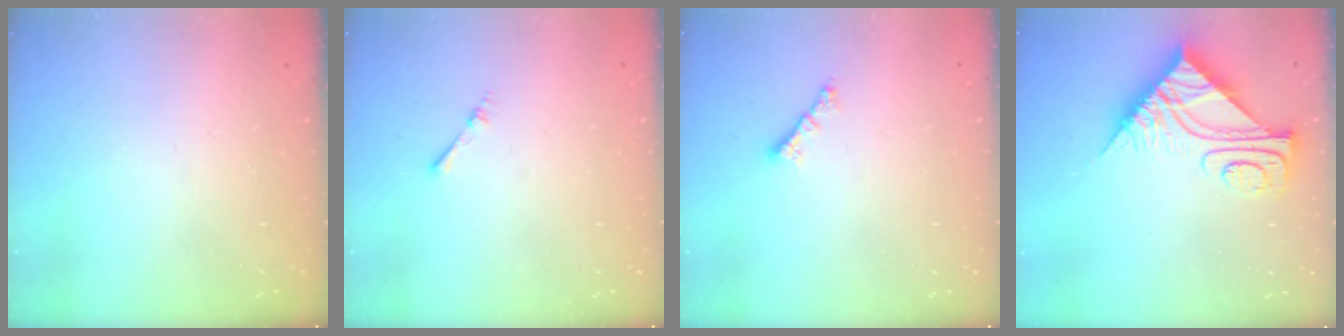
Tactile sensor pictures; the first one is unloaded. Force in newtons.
{"total": 1.7, "press": 1.7, "slide": 0.3}
{"total": 0.8, "press": 0.7, "slide": 0.4}
{"total": 9.0, "press": 9.0, "slide": 0.9}